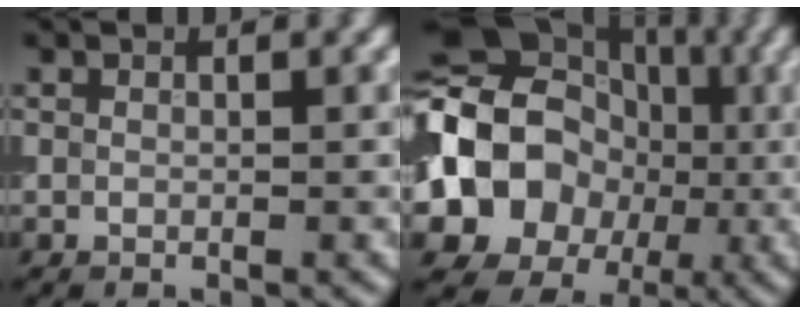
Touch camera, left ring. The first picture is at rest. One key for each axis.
{"total": 11.6, "fx": -1.0, "fy": 9.9, "fz": 6.1, "tx": -0.102, "ty": -0.010, "tz": -0.029}